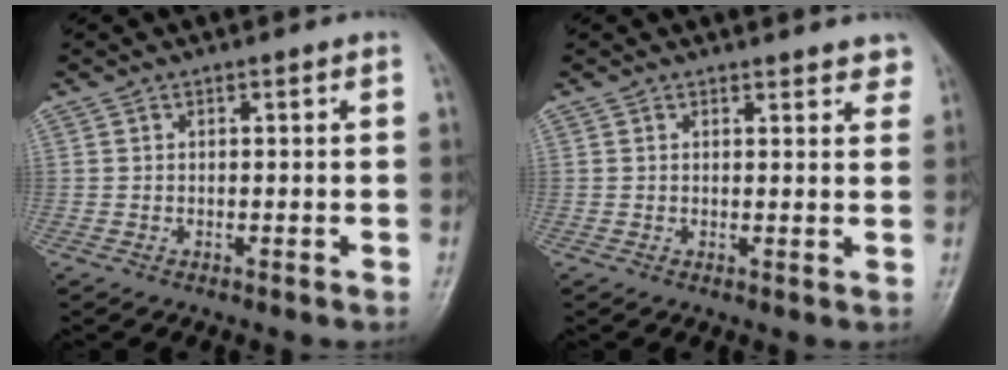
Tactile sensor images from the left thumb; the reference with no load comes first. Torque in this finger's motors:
{"motor_torque": [0.02, -0.03, -0.19, -0.08, 0.01]}